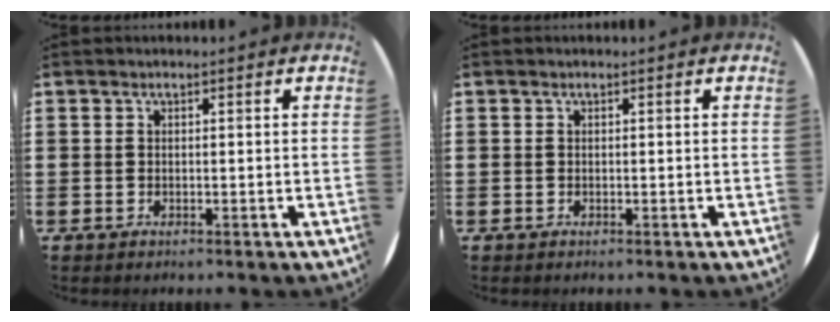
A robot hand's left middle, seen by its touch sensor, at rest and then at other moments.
{"total": 0.0}